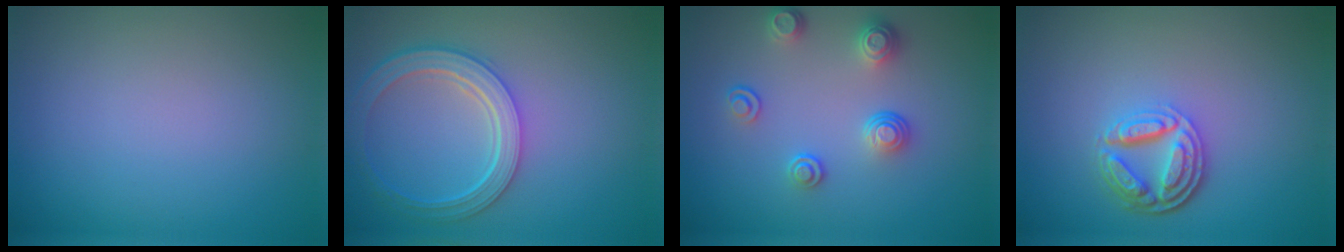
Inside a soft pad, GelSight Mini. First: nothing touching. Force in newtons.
{"total": 4.9, "press": 3.8, "slide": 3.0}
{"total": 2.9, "press": 2.6, "slide": 1.4}
{"total": 4.4, "press": 3.4, "slide": 2.8}